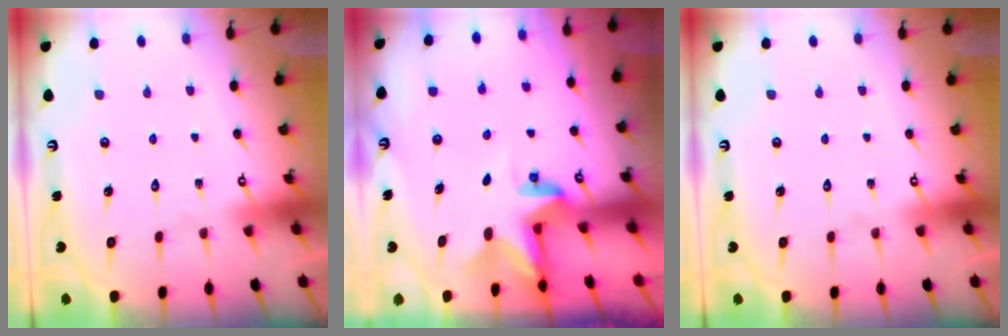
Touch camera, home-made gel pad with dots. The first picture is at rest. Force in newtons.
{"total": 2.8, "press": 2.8, "slide": 0.3}
{"total": 0.0}